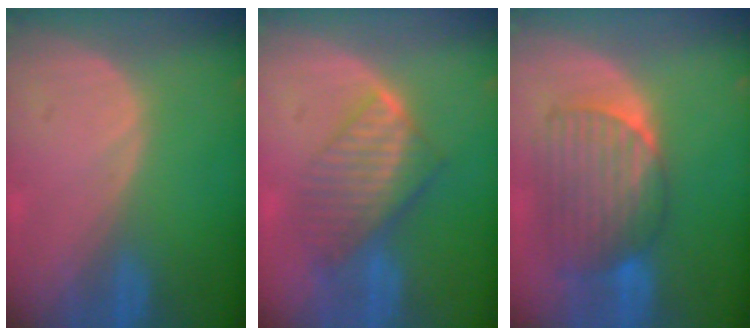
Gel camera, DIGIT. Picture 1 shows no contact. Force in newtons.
{"total": 7.7, "press": 6.9, "slide": 3.5}
{"total": 8.3, "press": 8.1, "slide": 1.9}